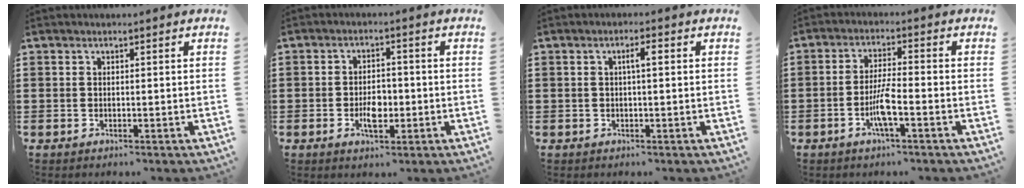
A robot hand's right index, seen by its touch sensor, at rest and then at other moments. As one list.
[{"total": 4.0, "force": [-1.2, 2.0, 3.3], "torque": [-0.051, 0.001, -0.021]}, {"total": 2.1, "force": [0.2, 0.4, 2.0], "torque": [-0.038, 0.004, 0.002]}, {"total": 5.0, "force": [-2.2, 0.2, 4.5], "torque": [-0.097, -0.013, -0.045]}]